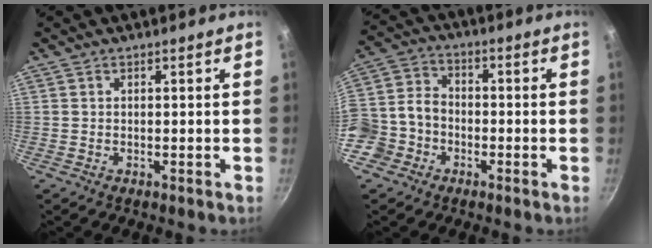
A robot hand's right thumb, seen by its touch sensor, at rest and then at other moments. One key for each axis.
{"total": 10.8, "fx": -4.7, "fy": 8.7, "fz": 4.5, "tx": -0.066, "ty": 0.049, "tz": -0.100}